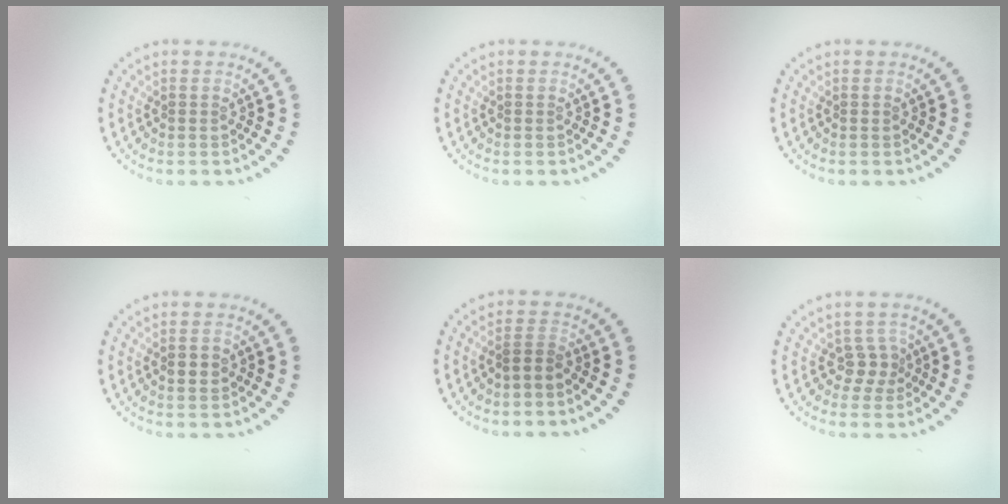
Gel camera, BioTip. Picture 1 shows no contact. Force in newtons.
{"total": 0.0}
{"total": 0.0}
{"total": 1.9, "press": 1.9, "slide": 0.1}
{"total": 1.5, "press": 1.2, "slide": 0.9}
{"total": 1.8, "press": 1.3, "slide": 1.2}